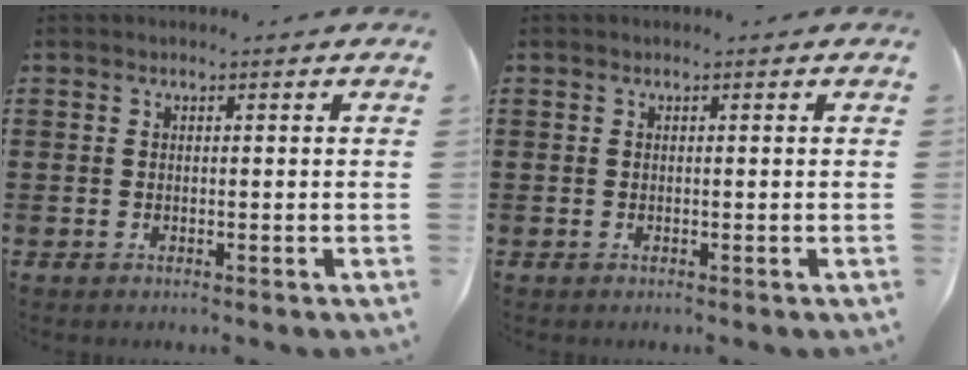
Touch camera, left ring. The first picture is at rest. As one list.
[{"total": 0.0}]